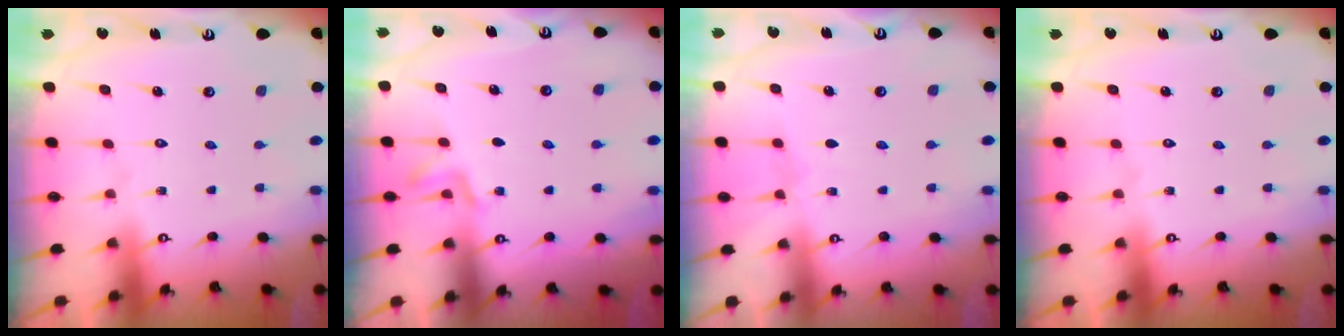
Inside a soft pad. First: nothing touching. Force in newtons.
{"total": 1.9, "press": 1.2, "slide": 1.4}
{"total": 2.0, "press": 2.0, "slide": 0.3}
{"total": 0.0}